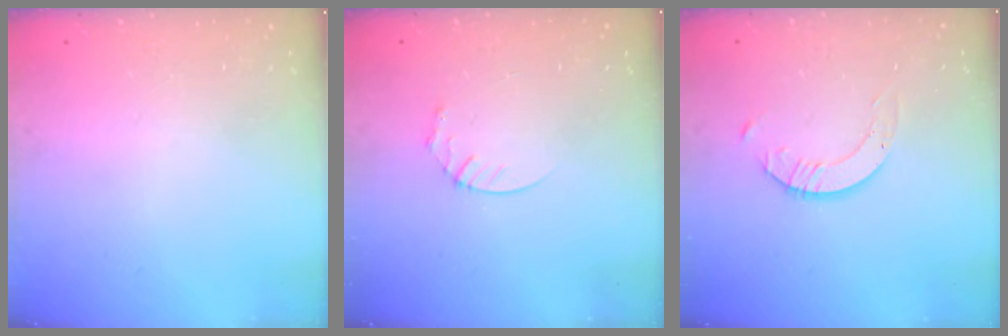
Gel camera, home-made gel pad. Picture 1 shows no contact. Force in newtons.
{"total": 3.6, "press": 3.6, "slide": 0.4}
{"total": 2.7, "press": 2.7, "slide": 0.2}